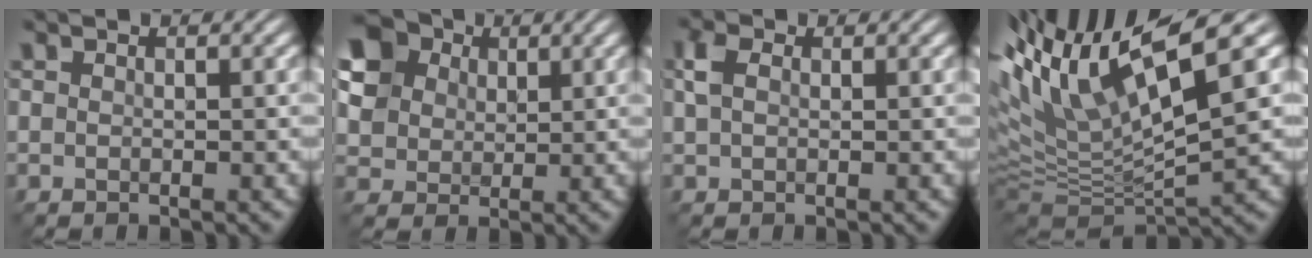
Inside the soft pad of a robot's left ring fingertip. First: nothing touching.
{"total": 9.5, "force": [4.2, 7.6, 4.0], "torque": [-0.118, 0.025, 0.072]}
{"total": 2.2, "force": [0.8, 1.5, 1.4], "torque": [-0.034, 0.006, 0.013]}
{"total": 13.3, "force": [5.2, 3.8, 11.6], "torque": [-0.223, 0.021, 0.098]}